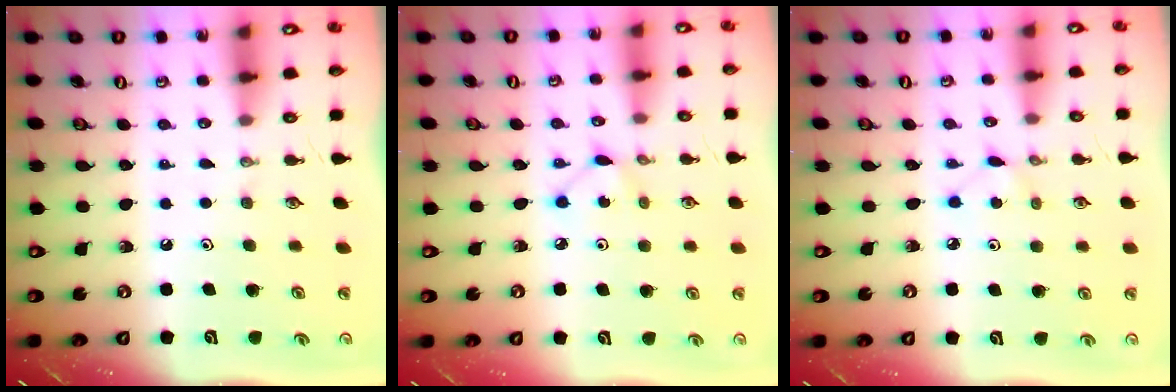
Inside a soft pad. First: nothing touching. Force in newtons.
{"total": 4.7, "press": 4.7, "slide": 0.7}
{"total": 2.9, "press": 2.9, "slide": 0.3}